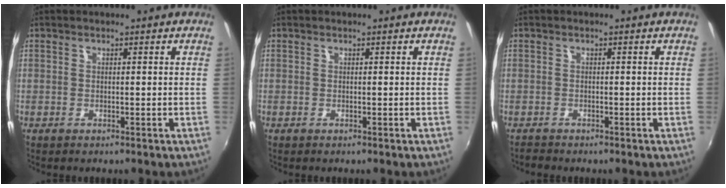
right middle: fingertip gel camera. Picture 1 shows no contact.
{"total": 0.0}
{"total": 1.1, "force": [-1.0, 0.3, -0.1], "torque": [-0.001, 0.000, -0.020]}